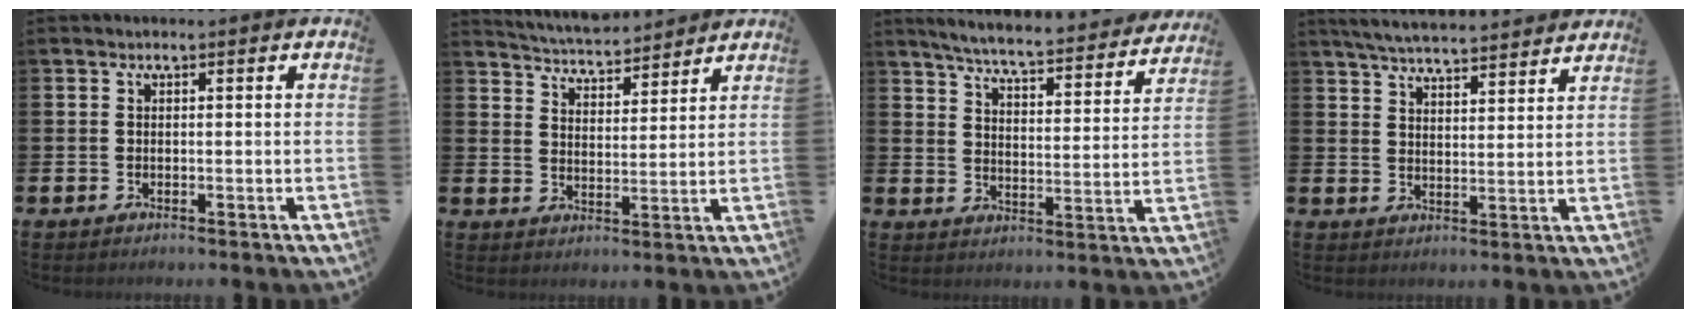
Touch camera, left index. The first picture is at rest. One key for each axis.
{"total": 5.1, "fx": 5.0, "fy": 0.7, "fz": 0.3, "tx": -0.030, "ty": -0.030, "tz": 0.090}
{"total": 5.8, "fx": 5.5, "fy": 0.0, "fz": 1.8, "tx": -0.055, "ty": -0.046, "tz": 0.089}
{"total": 5.5, "fx": 5.4, "fy": 0.0, "fz": 0.9, "tx": -0.032, "ty": -0.033, "tz": 0.096}